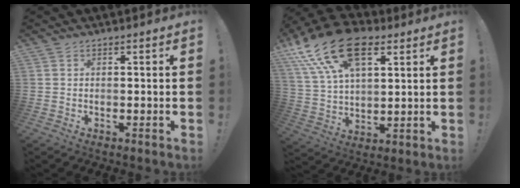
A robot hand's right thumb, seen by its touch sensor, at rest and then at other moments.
{"total": 22.1, "force": [11.3, 12.9, 14.0], "torque": [-0.261, -0.054, 0.203]}